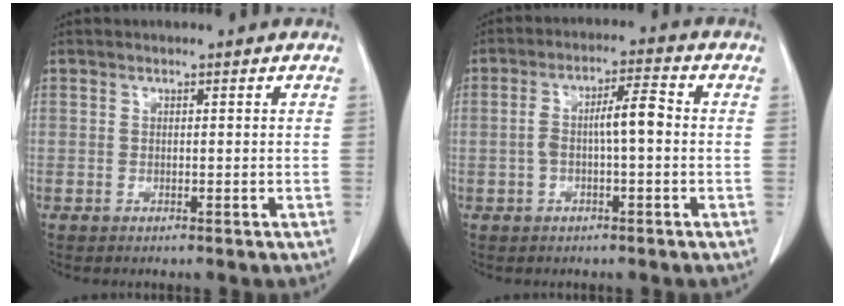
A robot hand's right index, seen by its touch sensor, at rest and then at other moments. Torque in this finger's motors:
{"motor_torque": [0.26, 0.07, 0.17, 0.04]}